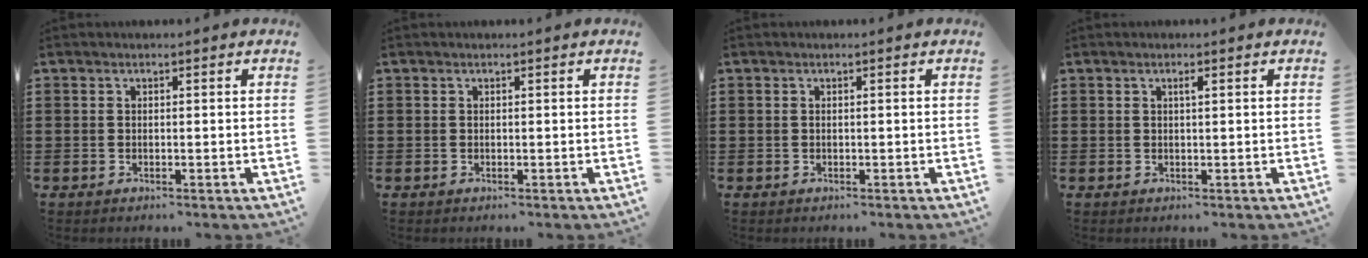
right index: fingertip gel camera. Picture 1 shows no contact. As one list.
[{"total": 0.0}, {"total": 0.0}, {"total": 0.7, "force": [0.3, 0.1, 0.7], "torque": [-0.013, 0.000, 0.005]}]